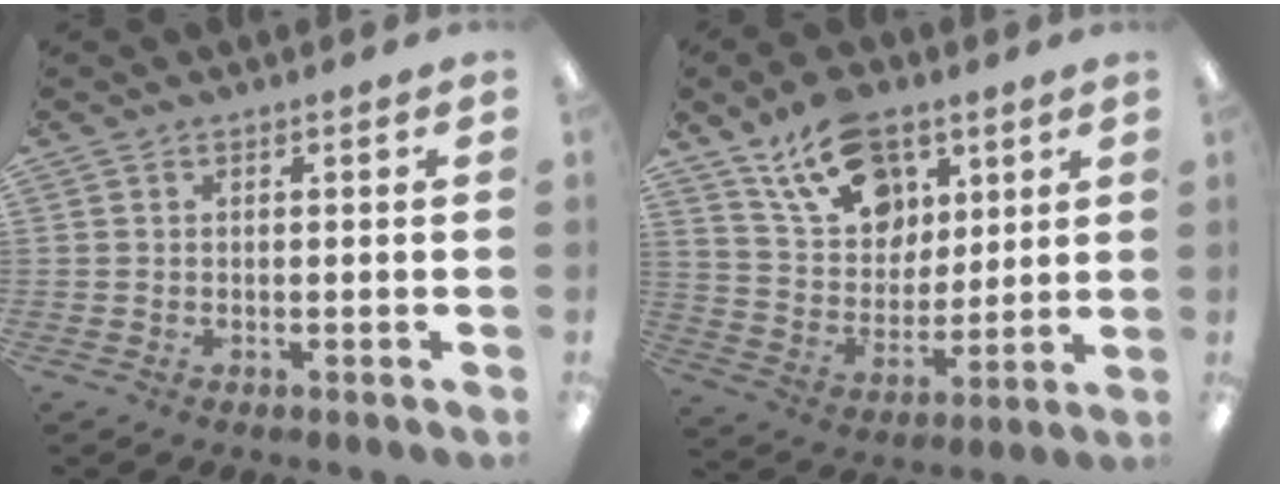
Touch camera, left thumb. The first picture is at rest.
{"total": 16.9, "force": [9.9, 11.1, 8.0], "torque": [-0.125, -0.045, 0.185]}